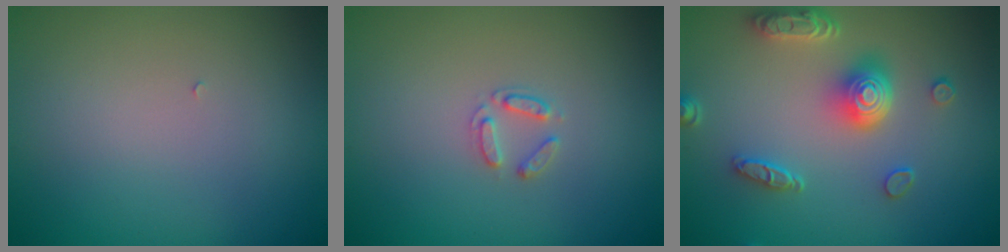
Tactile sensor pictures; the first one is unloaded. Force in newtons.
{"total": 1.5, "press": 1.4, "slide": 0.2}
{"total": 4.9, "press": 3.9, "slide": 2.9}